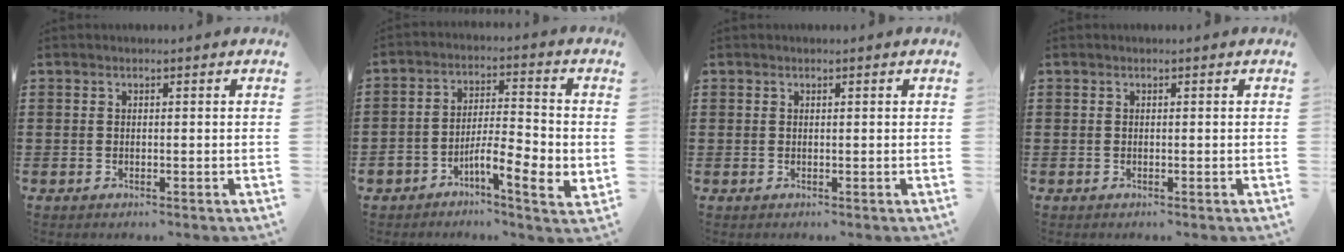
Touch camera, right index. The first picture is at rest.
{"total": 6.4, "force": [-3.3, 1.9, 5.1], "torque": [-0.086, -0.003, -0.059]}
{"total": 0.6, "force": [0.2, 0.6, 0.0], "torque": [-0.002, 0.004, 0.005]}
{"total": 0.0}